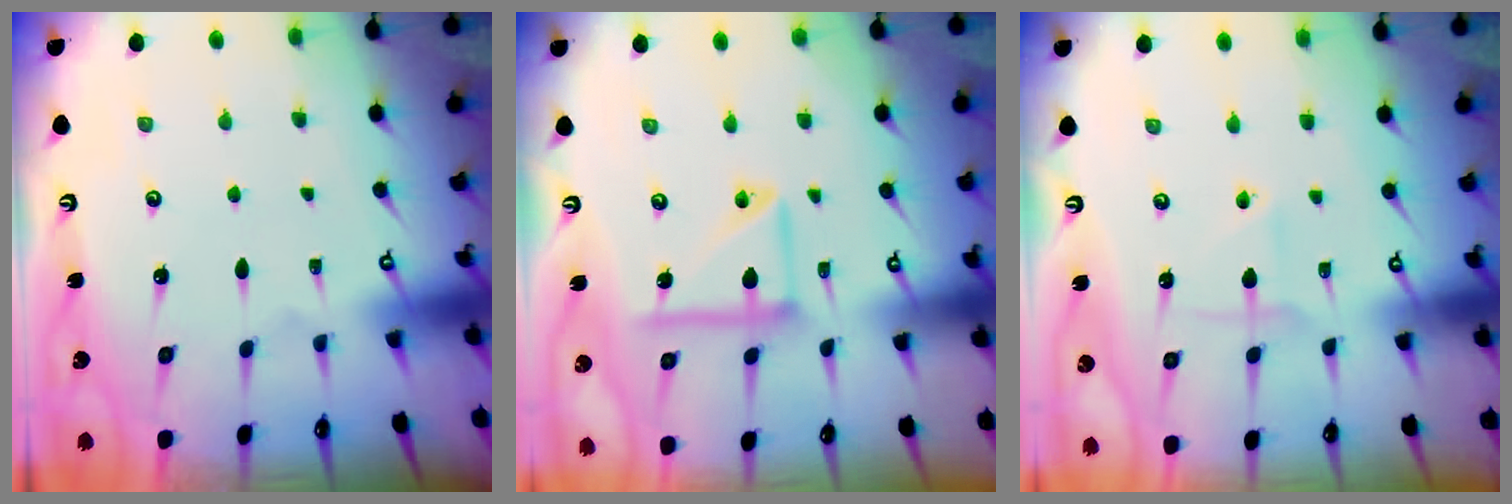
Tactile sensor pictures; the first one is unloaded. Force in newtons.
{"total": 12.6, "press": 12.5, "slide": 1.7}
{"total": 3.6, "press": 3.5, "slide": 1.1}